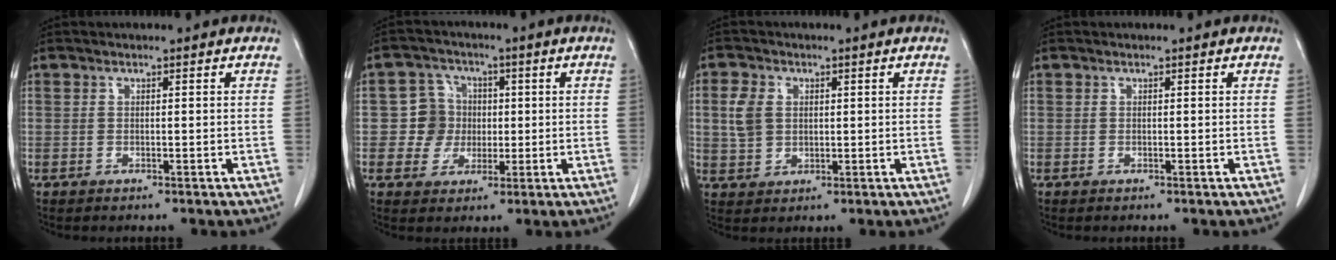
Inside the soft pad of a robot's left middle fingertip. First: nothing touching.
{"total": 5.7, "force": [0.2, 5.7, 0.9], "torque": [-0.018, 0.019, 0.004]}
{"total": 4.7, "force": [1.0, 3.5, 2.9], "torque": [-0.076, 0.006, 0.023]}
{"total": 0.0}